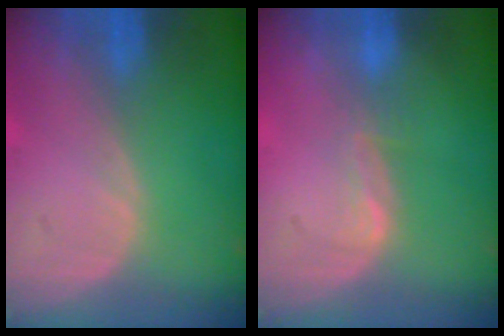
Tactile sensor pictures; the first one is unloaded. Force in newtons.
{"total": 2.0, "press": 2.0, "slide": 0.3}